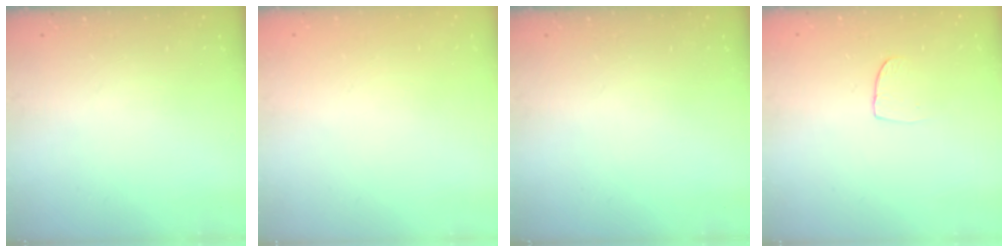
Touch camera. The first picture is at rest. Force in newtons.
{"total": 0.0}
{"total": 0.0}
{"total": 6.0, "press": 6.0, "slide": 0.4}